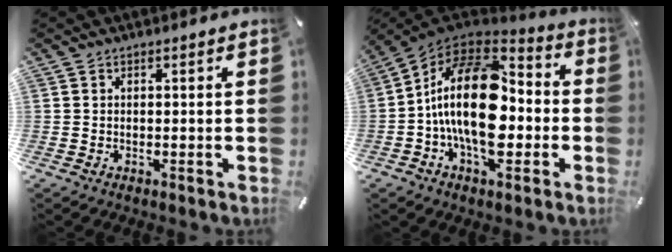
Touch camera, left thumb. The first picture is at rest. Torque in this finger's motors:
{"motor_torque": [1.43, 1.59, 2.77, 0.00, 0.93]}